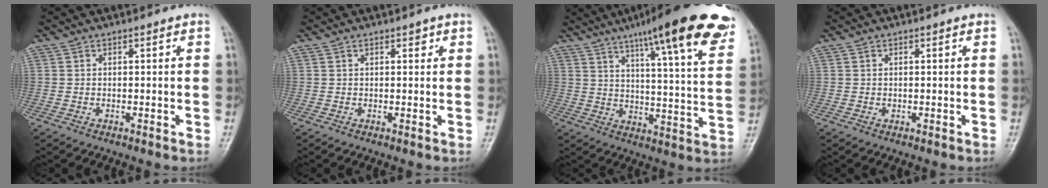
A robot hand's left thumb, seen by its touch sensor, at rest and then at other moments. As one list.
[{"total": 1.1, "force": [0.7, 0.5, 0.7], "torque": [-0.002, -0.001, 0.008]}, {"total": 25.1, "force": [16.7, 3.9, 18.3], "torque": [-0.239, -0.047, 0.223]}, {"total": 0.0}]